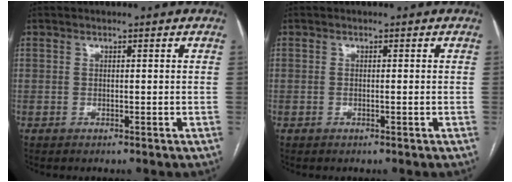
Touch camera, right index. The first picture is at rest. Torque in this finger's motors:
{"motor_torque": [0.07, 0.12, -0.03, -0.01]}